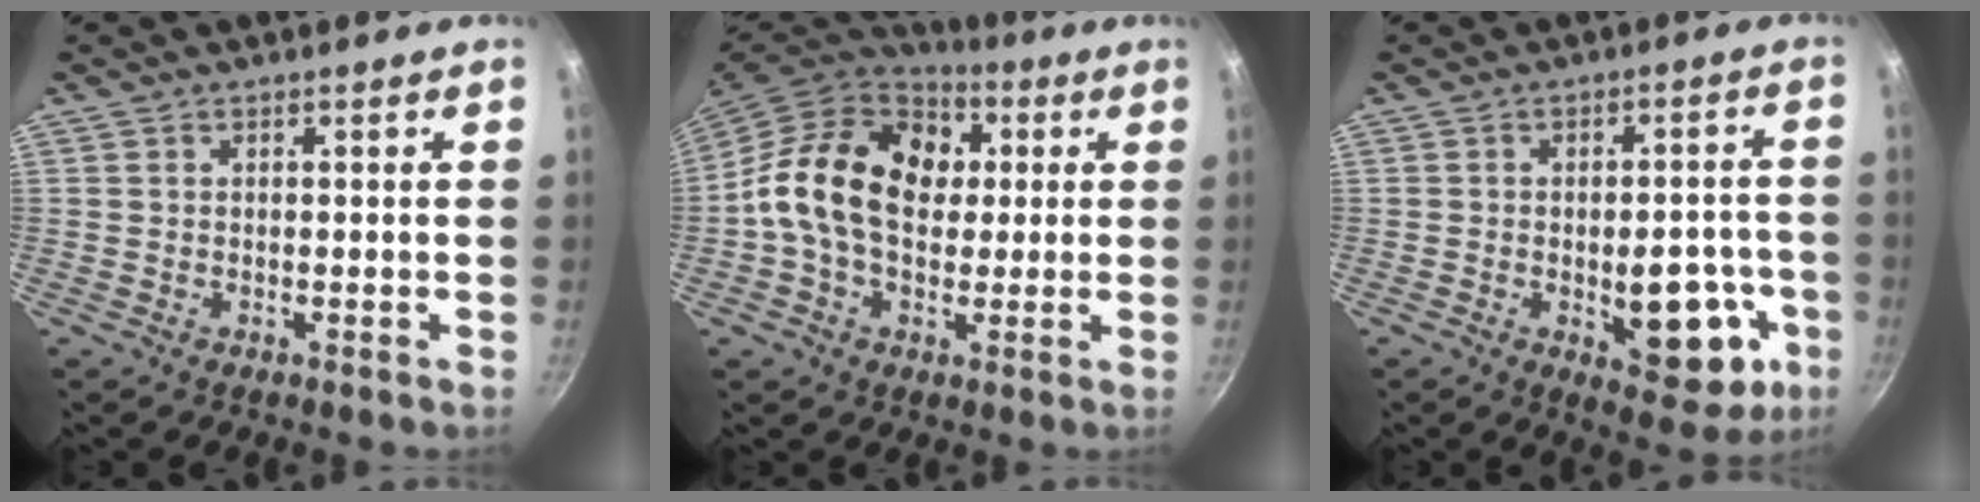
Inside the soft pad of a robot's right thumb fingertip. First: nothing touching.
{"total": 18.3, "force": [2.3, 13.1, 12.5], "torque": [-0.175, 0.019, 0.022]}
{"total": 14.3, "force": [-4.2, 6.9, 11.7], "torque": [-0.100, 0.016, -0.047]}